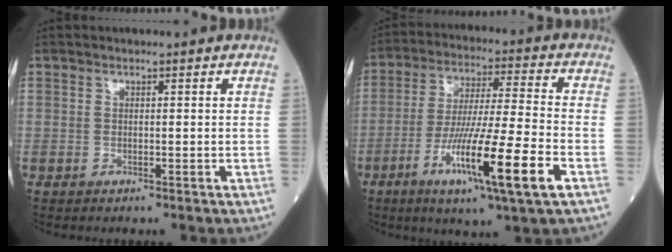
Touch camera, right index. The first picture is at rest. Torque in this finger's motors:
{"motor_torque": [1.84, -0.30, 1.05, 0.21]}